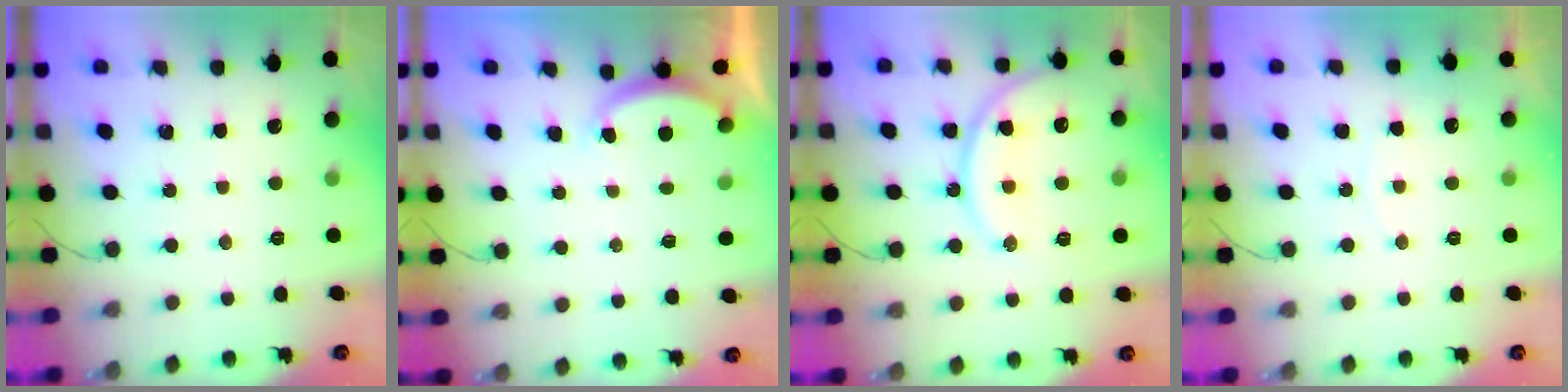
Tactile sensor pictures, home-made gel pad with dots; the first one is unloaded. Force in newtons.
{"total": 2.5, "press": 2.4, "slide": 0.6}
{"total": 15.0, "press": 14.9, "slide": 1.3}
{"total": 4.2, "press": 3.9, "slide": 1.6}